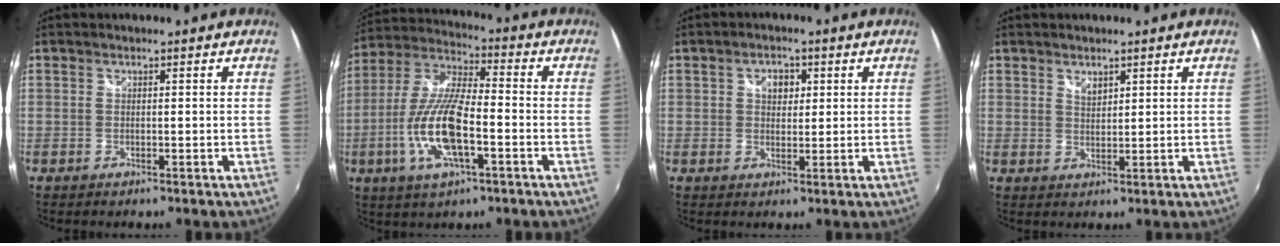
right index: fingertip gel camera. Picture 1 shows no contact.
{"total": 15.0, "force": [-4.7, 4.6, 13.5], "torque": [-0.280, -0.009, -0.092]}
{"total": 3.7, "force": [1.1, 2.8, 2.1], "torque": [-0.026, 0.008, 0.018]}
{"total": 2.2, "force": [1.6, 1.2, 1.0], "torque": [-0.013, -0.001, 0.029]}